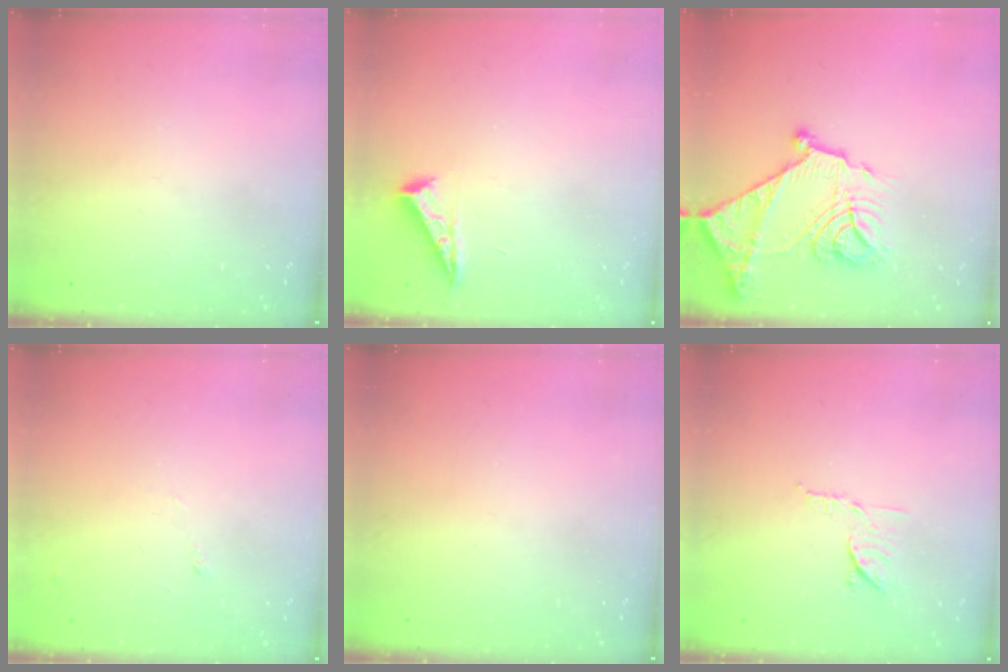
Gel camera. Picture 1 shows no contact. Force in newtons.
{"total": 5.0, "press": 5.0, "slide": 0.7}
{"total": 20.7, "press": 20.6, "slide": 2.0}
{"total": 5.8, "press": 5.7, "slide": 0.8}
{"total": 0.0}
{"total": 7.8, "press": 7.8, "slide": 0.9}